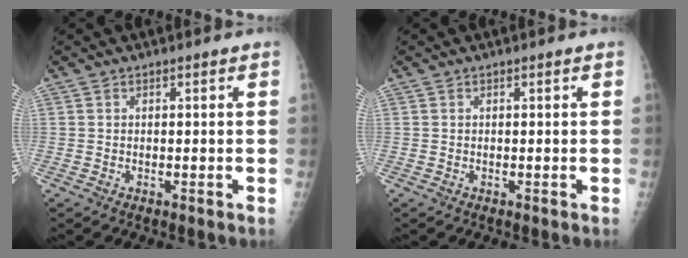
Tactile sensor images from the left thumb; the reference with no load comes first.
{"total": 0.0}